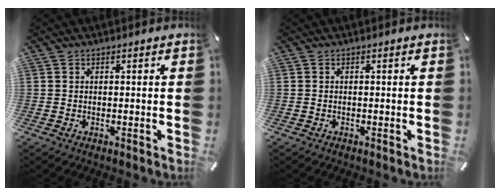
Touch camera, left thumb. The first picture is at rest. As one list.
[{"total": 0.0}]